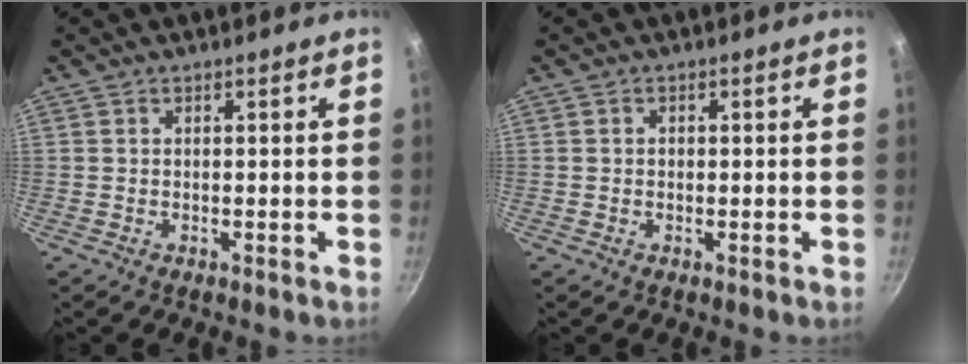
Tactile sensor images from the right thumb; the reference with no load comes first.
{"total": 0.8, "force": [0.0, 0.7, 0.3], "torque": [-0.004, 0.003, -0.001]}